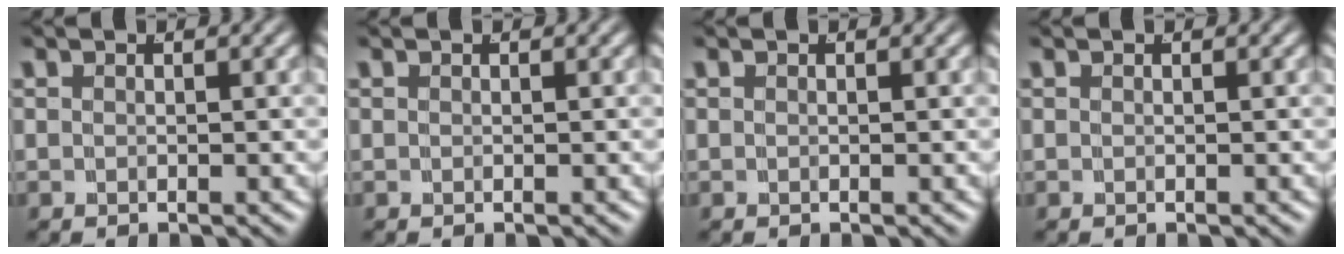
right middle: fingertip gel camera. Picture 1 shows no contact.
{"total": 0.0}
{"total": 0.0}
{"total": 0.0}